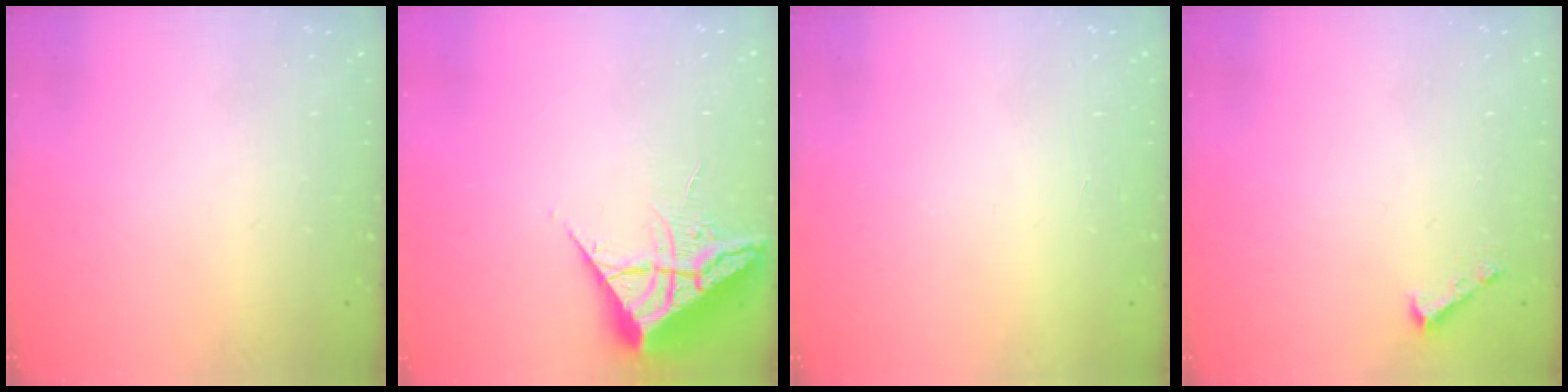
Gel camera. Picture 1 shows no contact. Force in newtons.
{"total": 7.1, "press": 7.1, "slide": 0.4}
{"total": 1.5, "press": 1.5, "slide": 0.1}
{"total": 1.6, "press": 1.6, "slide": 0.1}